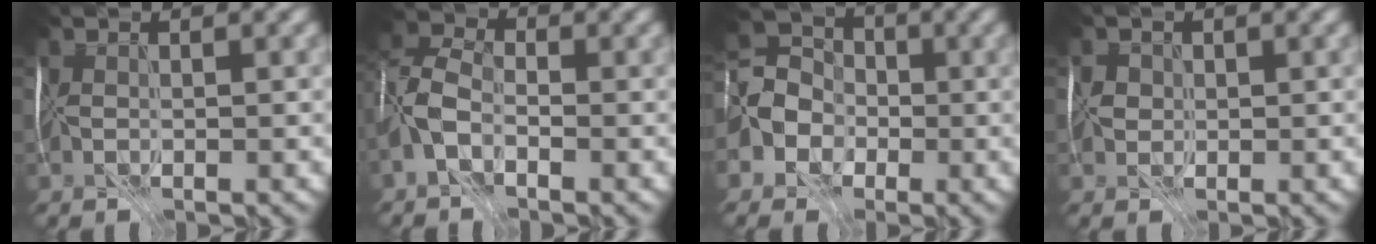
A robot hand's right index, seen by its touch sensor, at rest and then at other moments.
{"total": 2.7, "force": [-1.7, 1.3, 1.6], "torque": [-0.040, 0.013, -0.044]}
{"total": 4.5, "force": [-1.5, 4.0, 1.5], "torque": [-0.028, 0.009, -0.044]}
{"total": 0.8, "force": [0.2, 0.7, -0.4], "torque": [0.014, 0.006, 0.005]}